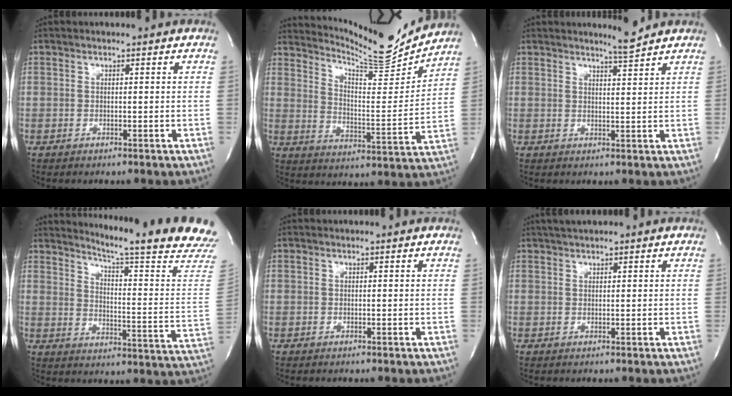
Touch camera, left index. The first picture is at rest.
{"total": 13.0, "force": [12.9, -0.9, 1.8], "torque": [-0.042, -0.049, 0.194]}
{"total": 2.6, "force": [2.5, -0.7, 0.4], "torque": [-0.015, -0.015, 0.045]}
{"total": 21.3, "force": [18.9, -1.4, 9.7], "torque": [-0.149, -0.105, 0.232]}
{"total": 0.0}
{"total": 2.5, "force": [2.2, 0.3, 1.2], "torque": [-0.024, 0.017, 0.039]}